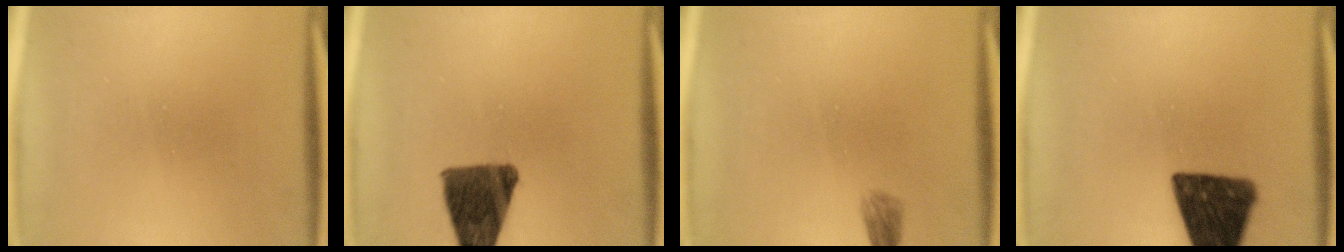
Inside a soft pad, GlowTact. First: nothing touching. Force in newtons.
{"total": 11.6}
{"total": 1.7}
{"total": 16.6}